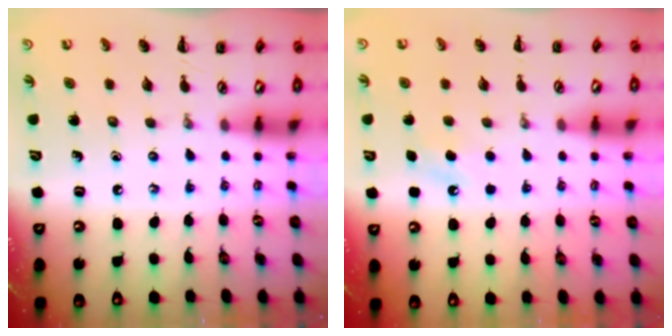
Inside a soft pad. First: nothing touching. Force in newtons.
{"total": 4.9, "press": 4.8, "slide": 1.2}